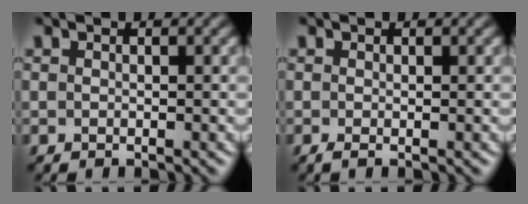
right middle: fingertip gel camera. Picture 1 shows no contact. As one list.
[{"total": 0.6, "force": [-0.2, 0.1, 0.6], "torque": [-0.013, -0.005, -0.003]}]